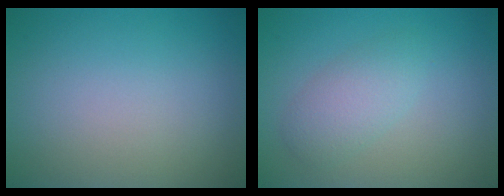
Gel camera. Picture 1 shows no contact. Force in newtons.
{"total": 4.0, "press": 4.0, "slide": 0.1}